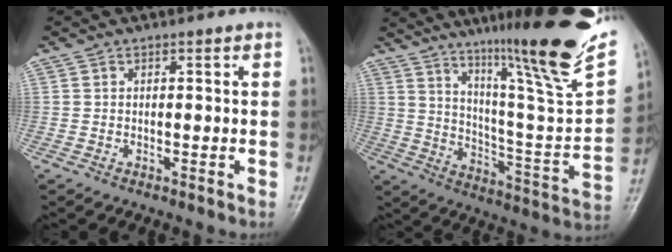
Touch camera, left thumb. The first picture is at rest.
{"total": 27.9, "force": [18.2, 3.2, 21.0], "torque": [-0.297, -0.086, 0.280]}